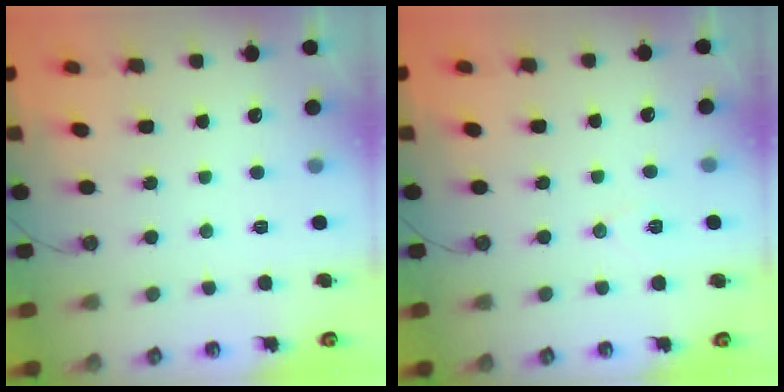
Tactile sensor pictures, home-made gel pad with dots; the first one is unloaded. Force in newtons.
{"total": 5.3, "press": 3.8, "slide": 3.7}